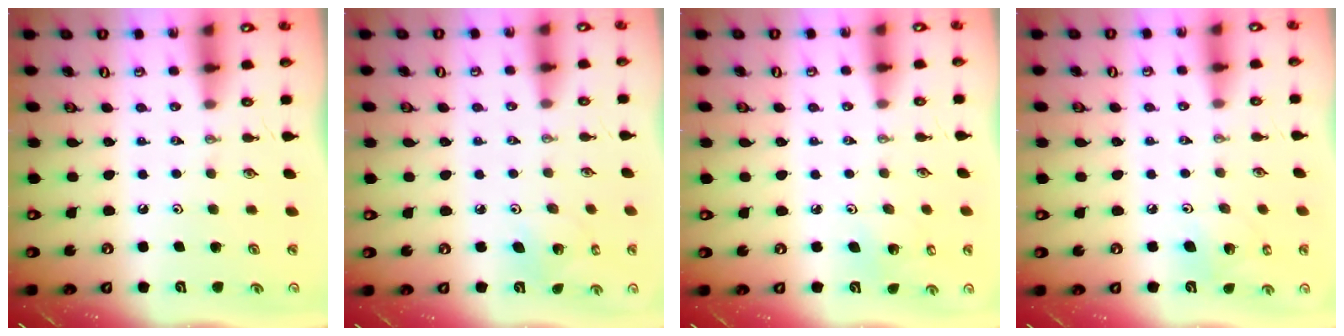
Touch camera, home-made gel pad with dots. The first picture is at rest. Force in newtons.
{"total": 2.9, "press": 2.9, "slide": 0.3}
{"total": 3.8, "press": 3.8, "slide": 0.2}
{"total": 7.2, "press": 6.9, "slide": 1.9}